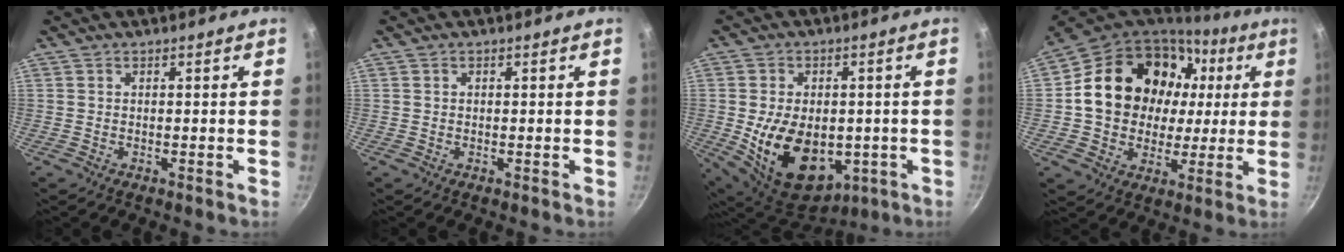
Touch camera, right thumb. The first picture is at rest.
{"total": 0.6, "force": [0.2, 0.5, 0.3], "torque": [-0.004, 0.004, 0.005]}
{"total": 18.3, "force": [-2.7, 12.5, 13.2], "torque": [-0.200, -0.007, -0.018]}
{"total": 22.6, "force": [4.5, 18.2, 12.7], "torque": [-0.204, 0.030, 0.085]}